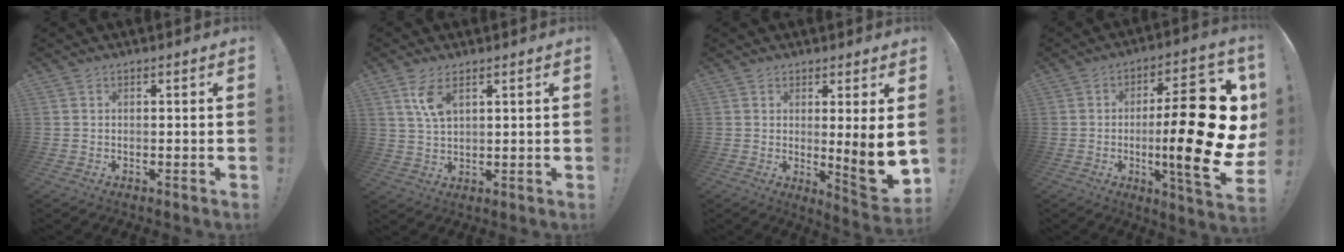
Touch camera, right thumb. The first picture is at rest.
{"total": 6.5, "force": [3.2, 2.9, 4.9], "torque": [-0.089, -0.015, 0.055]}
{"total": 10.4, "force": [0.4, 0.5, 10.4], "torque": [-0.130, -0.028, 0.006]}
{"total": 26.2, "force": [-1.6, 6.4, 25.3], "torque": [-0.383, 0.000, -0.024]}